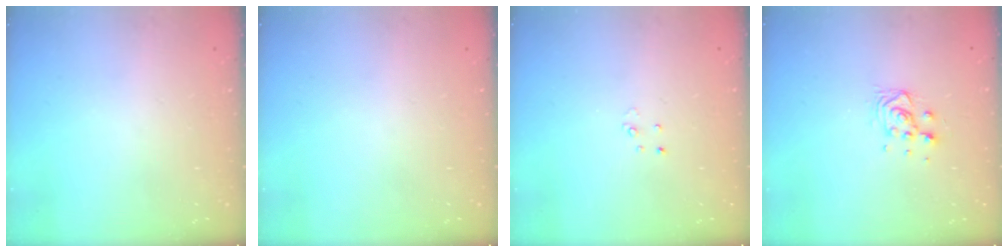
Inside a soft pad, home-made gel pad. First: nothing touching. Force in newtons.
{"total": 0.0}
{"total": 2.6, "press": 2.6, "slide": 0.3}
{"total": 6.6, "press": 6.5, "slide": 1.0}